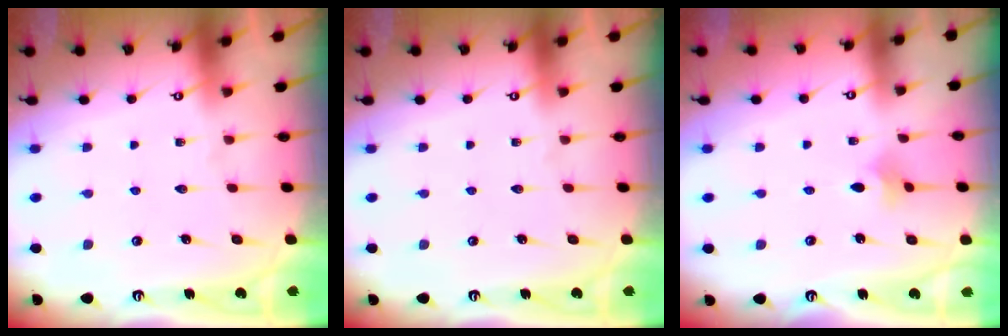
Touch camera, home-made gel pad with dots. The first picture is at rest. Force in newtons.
{"total": 0.0}
{"total": 4.1, "press": 4.1, "slide": 0.7}